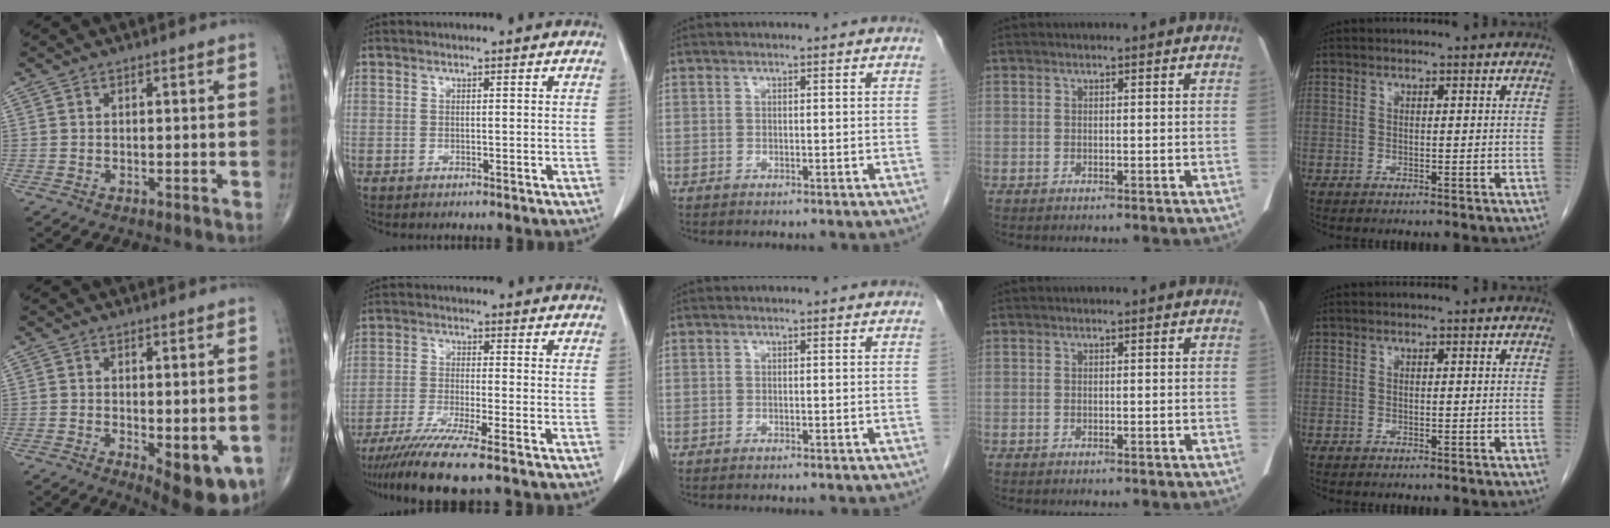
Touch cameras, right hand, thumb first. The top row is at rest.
{"thumb": {"total": 10.0, "force": [-3.1, 4.3, 8.4], "torque": [-0.098, -0.014, -0.035]}, "index": {"total": 9.9, "force": [-7.5, -0.7, 6.4], "torque": [-0.105, -0.028, -0.123]}}